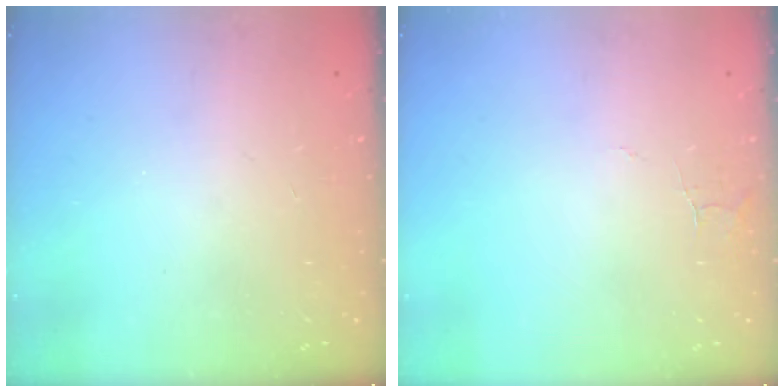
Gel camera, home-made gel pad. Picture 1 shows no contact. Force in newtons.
{"total": 3.8, "press": 3.8, "slide": 0.4}